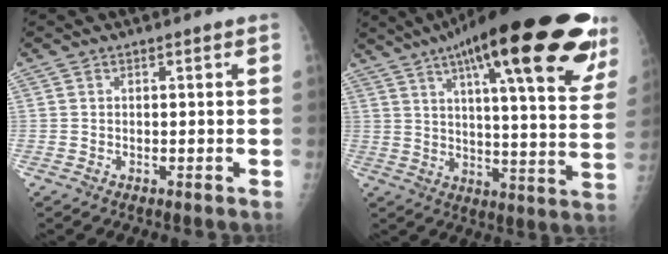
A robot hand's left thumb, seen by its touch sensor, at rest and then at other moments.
{"total": 32.2, "force": [18.8, 7.6, 25.0], "torque": [-0.292, -0.024, 0.256]}